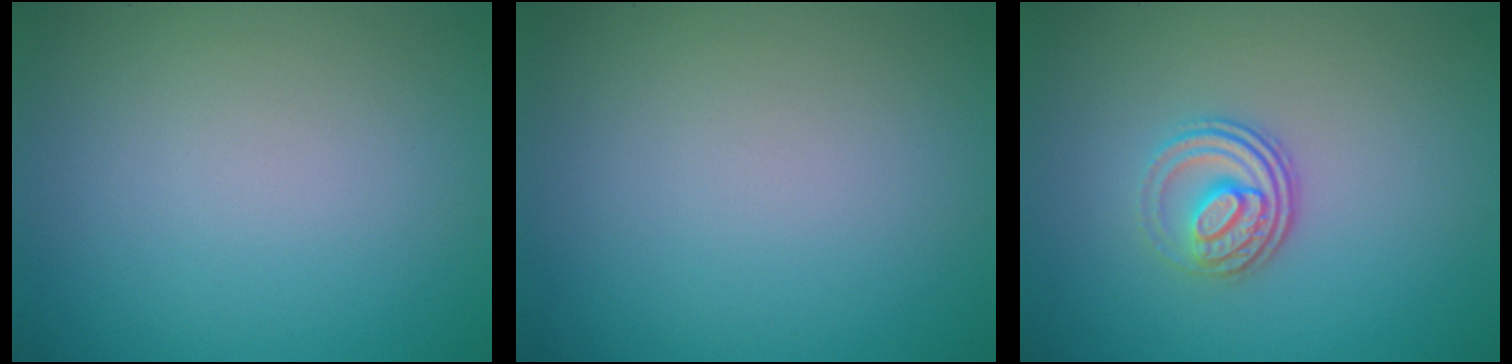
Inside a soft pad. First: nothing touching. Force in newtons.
{"total": 0.0}
{"total": 3.3, "press": 2.4, "slide": 2.2}